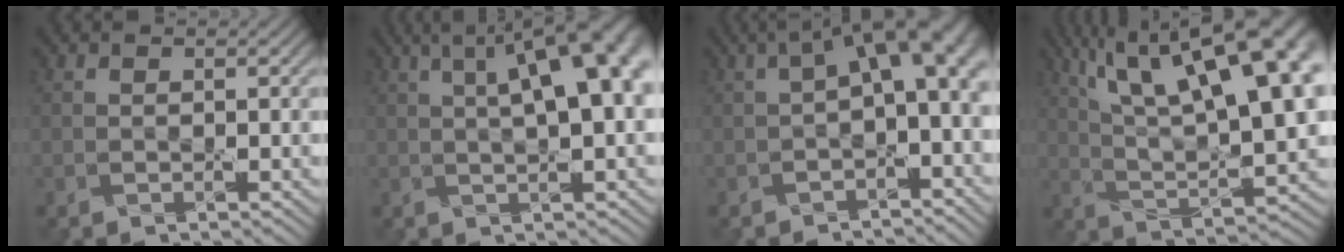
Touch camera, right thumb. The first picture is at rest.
{"total": 11.1, "force": [3.5, 3.2, 10.0], "torque": [-0.129, 0.027, 0.036]}
{"total": 7.8, "force": [1.0, 3.5, 7.0], "torque": [-0.101, 0.011, 0.013]}
{"total": 20.1, "force": [8.9, 7.6, 16.3], "torque": [-0.274, 0.061, 0.142]}